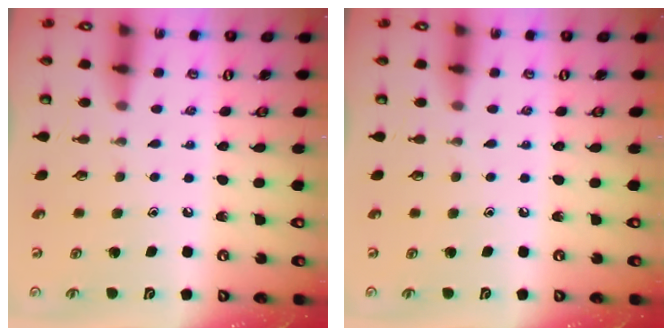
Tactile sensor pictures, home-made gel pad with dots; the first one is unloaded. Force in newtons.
{"total": 0.0}